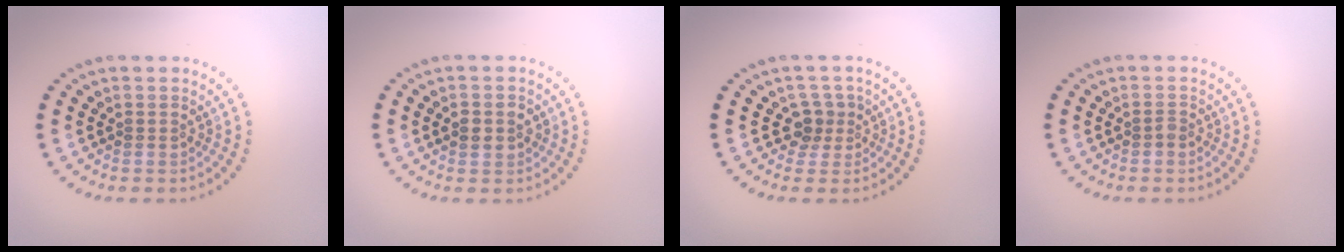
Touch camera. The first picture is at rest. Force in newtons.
{"total": 1.8, "press": 1.8, "slide": 0.2}
{"total": 2.2, "press": 1.7, "slide": 1.3}
{"total": 0.6, "press": 0.5, "slide": 0.3}